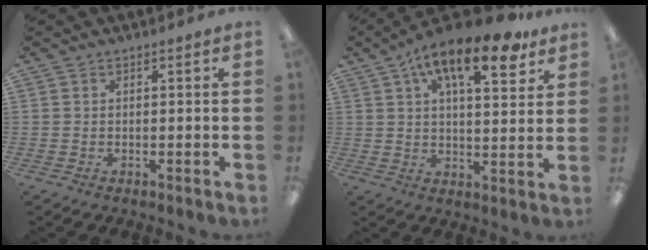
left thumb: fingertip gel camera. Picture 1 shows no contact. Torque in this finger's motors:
{"motor_torque": [0.49, 0.66, 1.78, -0.99, 0.43]}